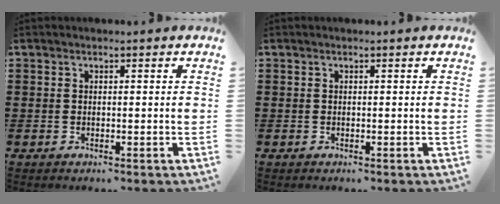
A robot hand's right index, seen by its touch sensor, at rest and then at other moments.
{"total": 0.0}